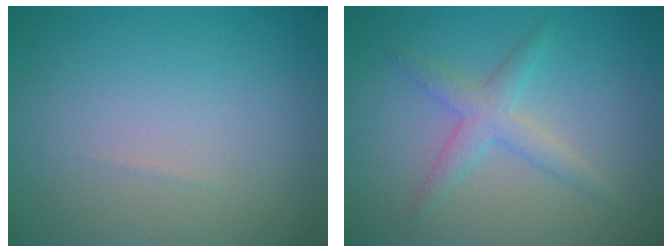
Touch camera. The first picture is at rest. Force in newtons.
{"total": 2.5, "press": 2.5, "slide": 0.1}